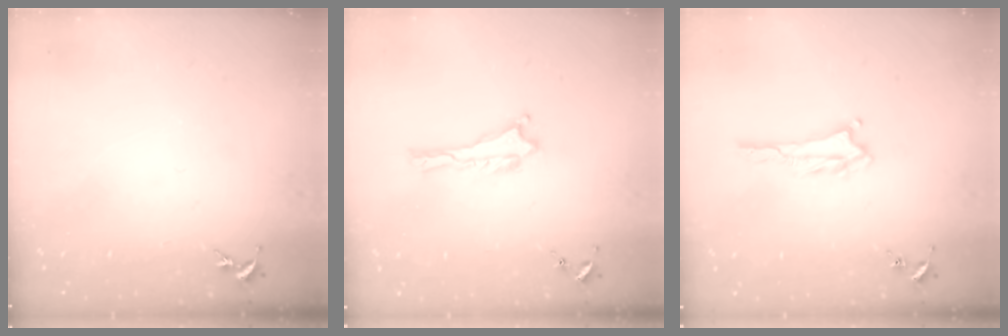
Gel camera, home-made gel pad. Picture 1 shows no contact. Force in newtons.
{"total": 0.0}
{"total": 1.4, "press": 1.4, "slide": 0.2}